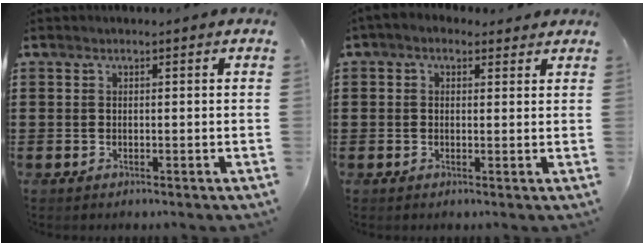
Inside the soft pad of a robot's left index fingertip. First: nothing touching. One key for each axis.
{"total": 1.9, "fx": 1.0, "fy": 1.5, "fz": 0.7, "tx": -0.020, "ty": 0.009, "tz": 0.017}